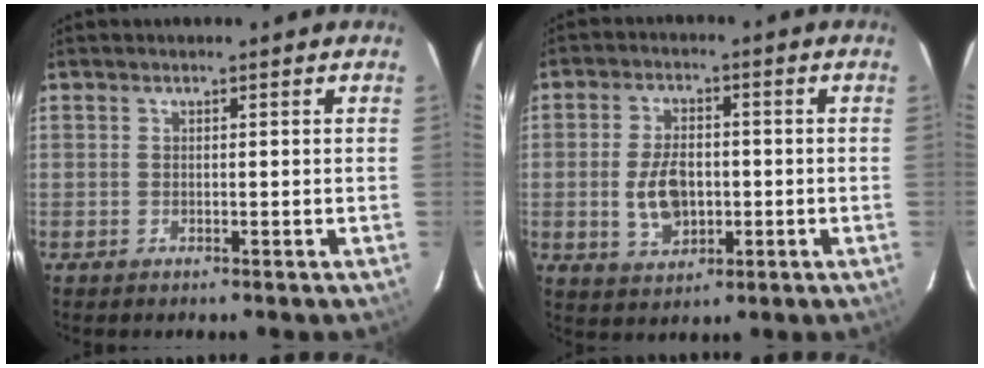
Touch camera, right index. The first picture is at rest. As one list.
[{"total": 8.2, "force": [-1.1, 5.0, 6.4], "torque": [-0.128, 0.003, -0.010]}]